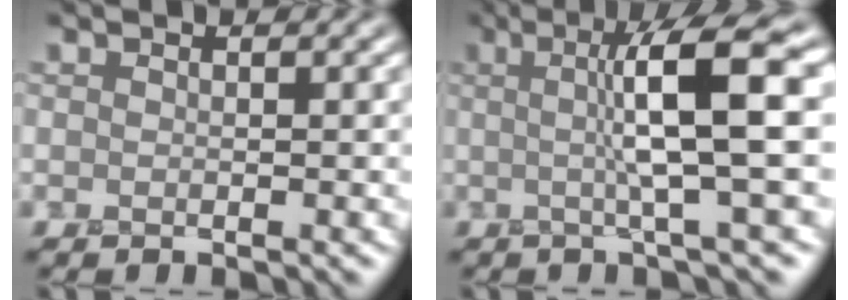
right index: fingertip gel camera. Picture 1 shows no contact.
{"total": 8.2, "force": [1.0, 1.1, 8.0], "torque": [-0.116, 0.015, 0.012]}